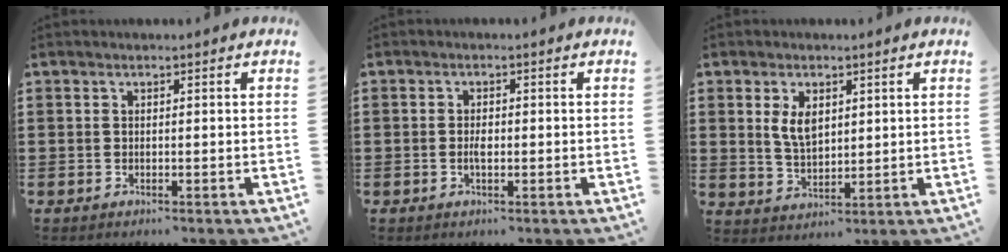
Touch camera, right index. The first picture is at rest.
{"total": 1.9, "force": [-0.3, 0.8, 1.7], "torque": [-0.040, -0.003, -0.008]}
{"total": 4.4, "force": [1.6, 2.3, 3.4], "torque": [-0.065, 0.002, 0.027]}